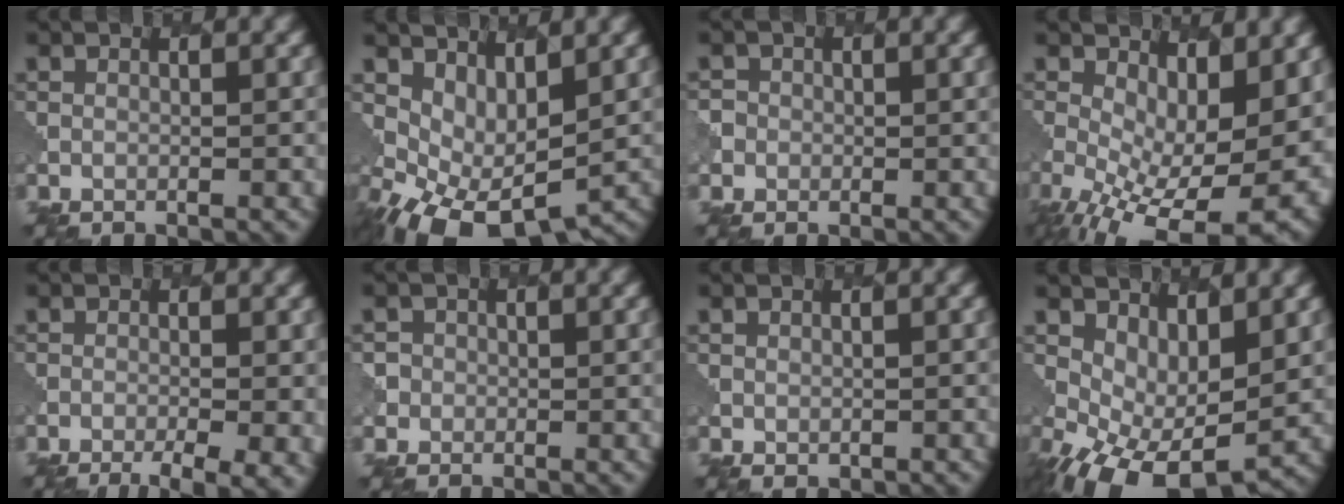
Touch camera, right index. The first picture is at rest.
{"total": 6.1, "force": [-0.1, 3.7, 4.9], "torque": [-0.089, -0.011, 0.006]}
{"total": 1.9, "force": [0.0, 1.9, -0.3], "torque": [0.015, 0.015, -0.016]}
{"total": 12.2, "force": [-1.5, 6.2, 10.4], "torque": [-0.177, -0.032, -0.010]}
{"total": 6.0, "force": [-2.9, 2.2, 4.7], "torque": [-0.055, -0.008, -0.033]}
{"total": 2.1, "force": [0.2, 2.1, -0.3], "torque": [0.014, 0.014, -0.012]}
{"total": 0.8, "force": [0.5, 0.5, 0.2], "torque": [-0.006, -0.005, 0.009]}
{"total": 6.7, "force": [-0.6, 3.8, 5.5], "torque": [-0.109, -0.007, -0.008]}